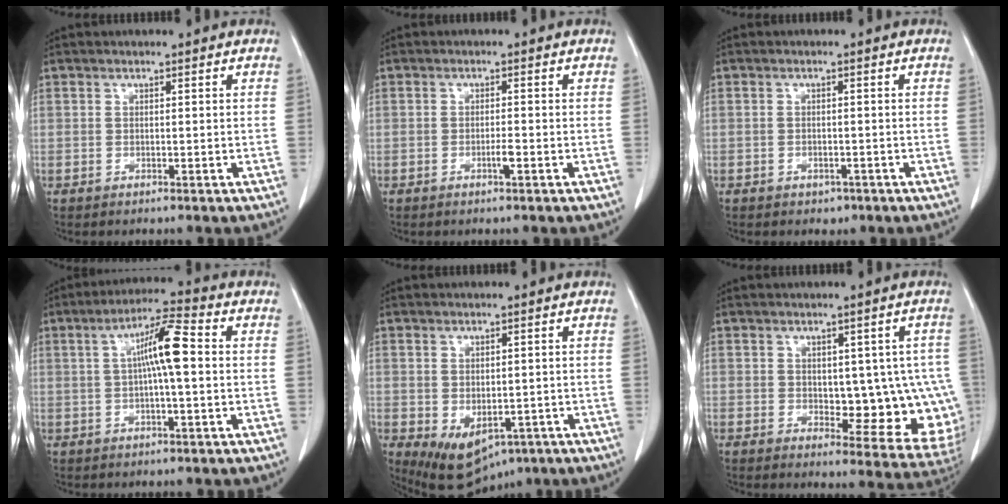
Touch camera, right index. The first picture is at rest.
{"total": 1.4, "force": [-0.6, 0.1, 1.2], "torque": [-0.024, 0.002, -0.010]}
{"total": 1.7, "force": [-1.0, 1.2, 0.6], "torque": [-0.006, 0.003, -0.005]}
{"total": 7.8, "force": [0.6, 0.7, 7.8], "torque": [-0.140, 0.018, 0.006]}
{"total": 8.6, "force": [-4.2, 5.3, 5.3], "torque": [-0.075, -0.010, -0.049]}
{"total": 11.8, "force": [-0.6, 5.7, 10.3], "torque": [-0.098, 0.005, 0.009]}